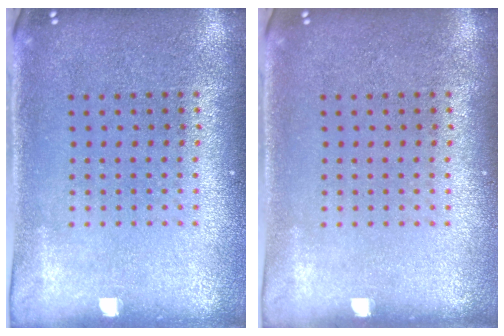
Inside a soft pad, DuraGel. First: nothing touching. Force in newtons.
{"total": 0.0}